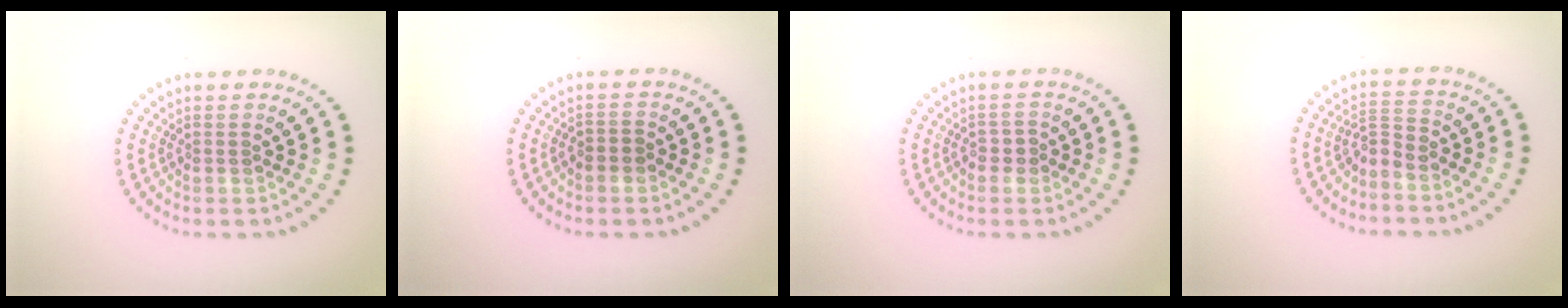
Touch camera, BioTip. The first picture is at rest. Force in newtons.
{"total": 1.5, "press": 1.4, "slide": 0.7}
{"total": 1.4, "press": 1.3, "slide": 0.6}
{"total": 2.2, "press": 1.5, "slide": 1.6}